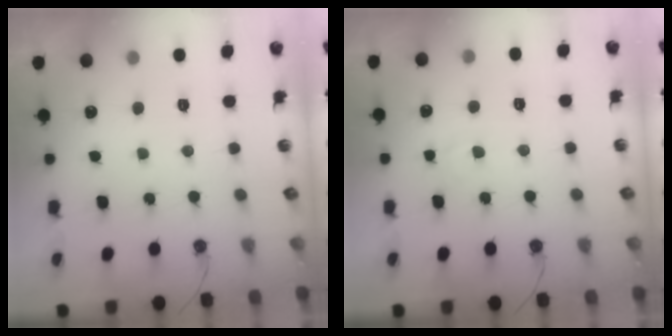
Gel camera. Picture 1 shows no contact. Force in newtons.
{"total": 6.7, "press": 6.6, "slide": 0.7}